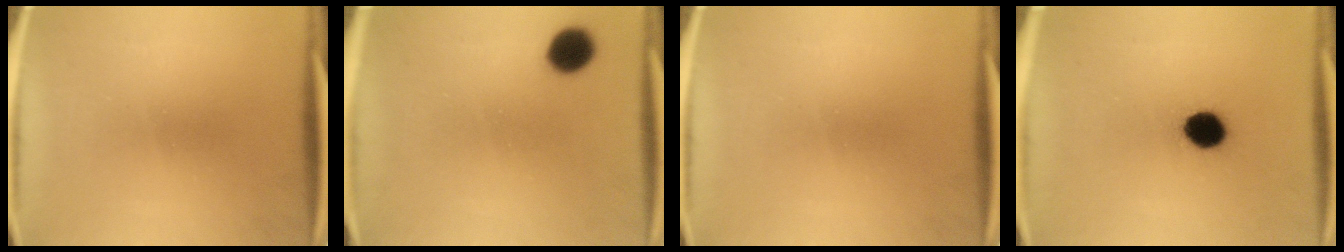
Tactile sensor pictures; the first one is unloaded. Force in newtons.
{"total": 6.1}
{"total": 0.0}
{"total": 8.0}